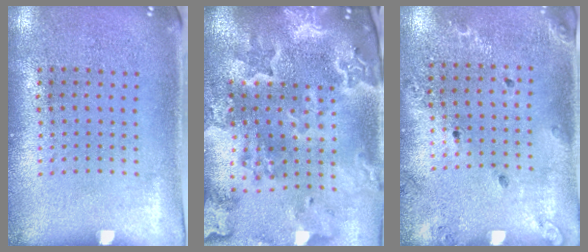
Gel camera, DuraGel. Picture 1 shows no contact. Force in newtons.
{"total": 4.7, "press": 3.7, "slide": 2.8}
{"total": 1.3, "press": 1.2, "slide": 0.4}